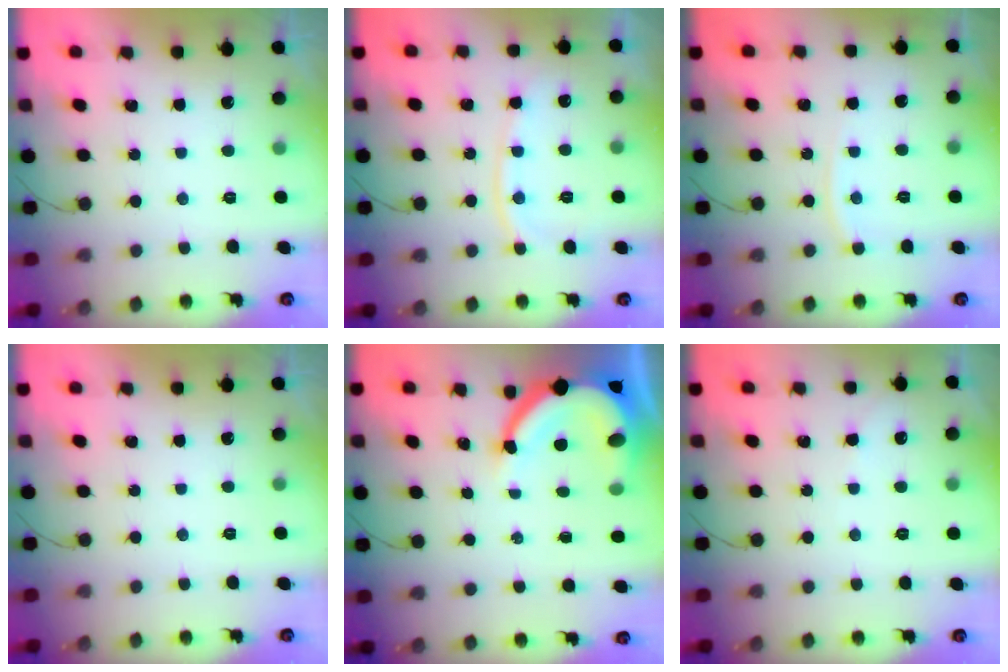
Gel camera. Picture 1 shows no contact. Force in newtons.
{"total": 10.8, "press": 10.7, "slide": 1.4}
{"total": 4.3, "press": 4.2, "slide": 0.6}
{"total": 0.0}
{"total": 10.7, "press": 10.6, "slide": 1.1}
{"total": 1.3, "press": 1.3, "slide": 0.2}